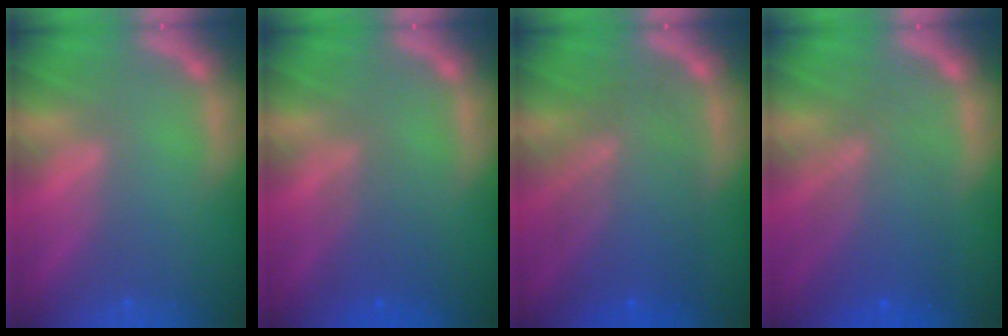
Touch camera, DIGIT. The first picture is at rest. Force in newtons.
{"total": 3.0}
{"total": 8.0}
{"total": 6.0}